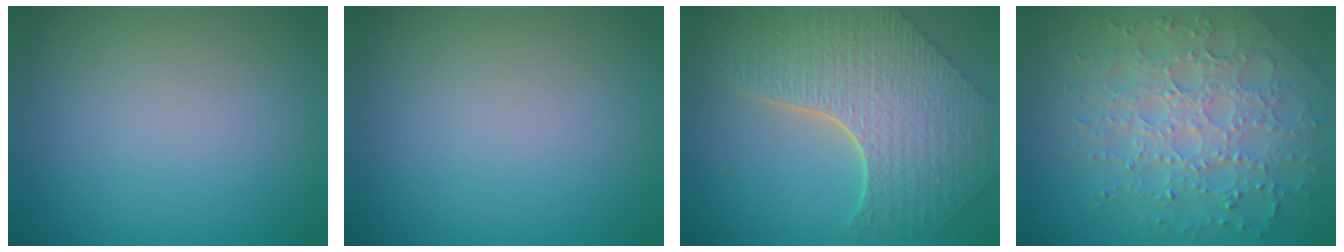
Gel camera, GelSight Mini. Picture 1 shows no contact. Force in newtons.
{"total": 0.0}
{"total": 8.5, "press": 6.1, "slide": 5.8}
{"total": 7.2, "press": 5.2, "slide": 5.0}